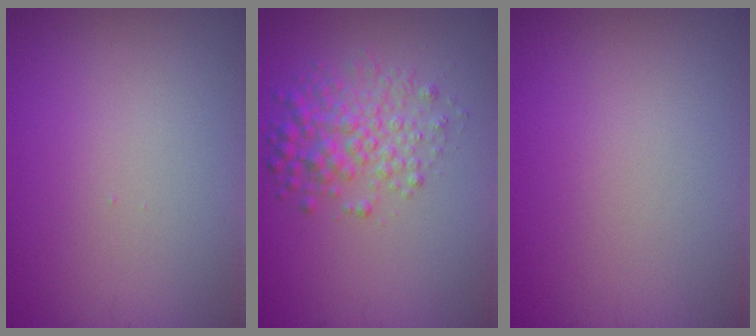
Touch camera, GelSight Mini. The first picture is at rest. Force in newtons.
{"total": 3.7, "press": 3.7, "slide": 0.0}
{"total": 0.0}